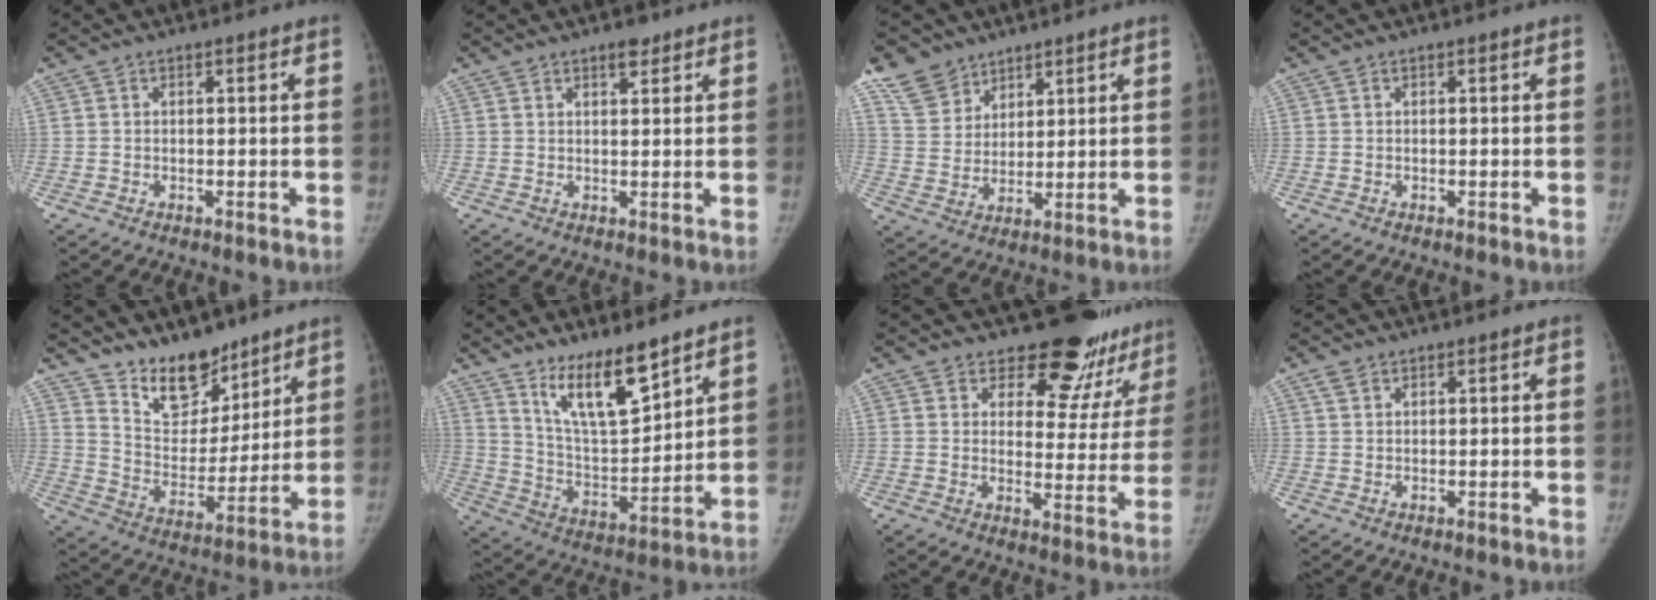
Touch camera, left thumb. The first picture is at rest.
{"total": 2.4, "force": [1.8, 1.0, 1.3], "torque": [-0.015, -0.011, 0.027]}
{"total": 8.2, "force": [6.3, 5.1, 1.3], "torque": [-0.002, -0.037, 0.133]}
{"total": 0.0}
{"total": 13.5, "force": [10.7, 6.5, 5.0], "torque": [-0.041, -0.085, 0.199]}
{"total": 13.4, "force": [9.8, 3.6, 8.4], "torque": [-0.122, -0.076, 0.189]}
{"total": 16.7, "force": [14.8, 6.6, 4.2], "torque": [0.007, -0.118, 0.170]}
{"total": 1.7, "force": [1.3, 0.9, 0.7], "torque": [-0.014, 0.004, 0.026]}